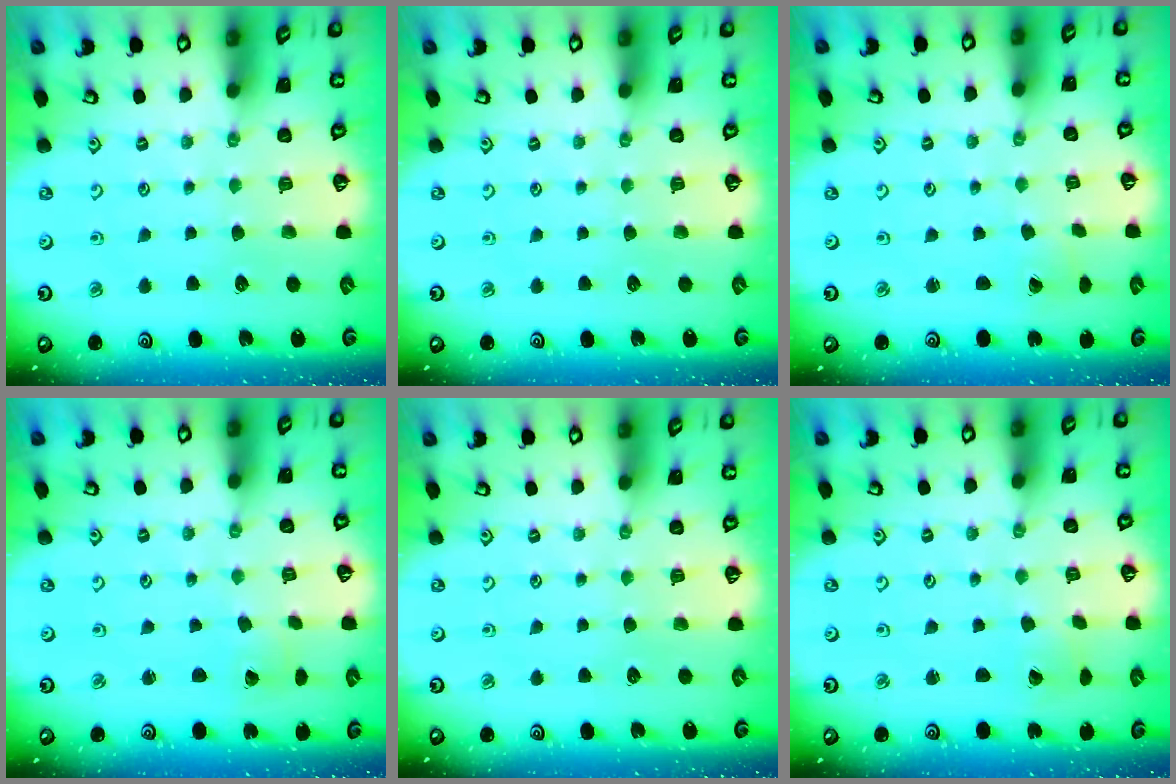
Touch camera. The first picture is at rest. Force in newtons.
{"total": 0.0}
{"total": 0.8, "press": 0.7, "slide": 0.1}
{"total": 2.0, "press": 2.0, "slide": 0.1}
{"total": 0.0}
{"total": 1.2, "press": 1.2, "slide": 0.1}